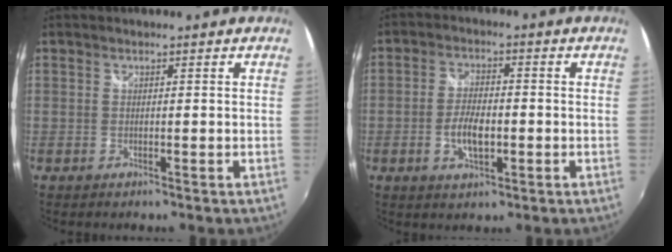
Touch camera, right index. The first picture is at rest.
{"total": 6.0, "force": [-1.7, 2.8, 5.0], "torque": [-0.105, -0.001, -0.027]}